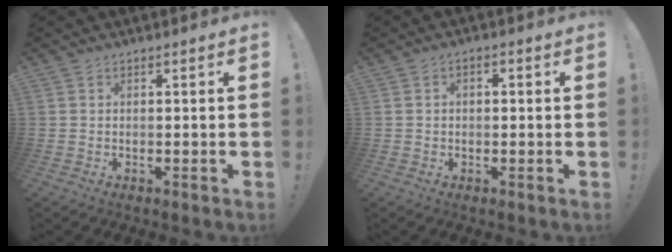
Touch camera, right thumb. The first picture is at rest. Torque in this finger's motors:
{"motor_torque": [0.06, -0.50, -0.02, 0.10, 0.03]}